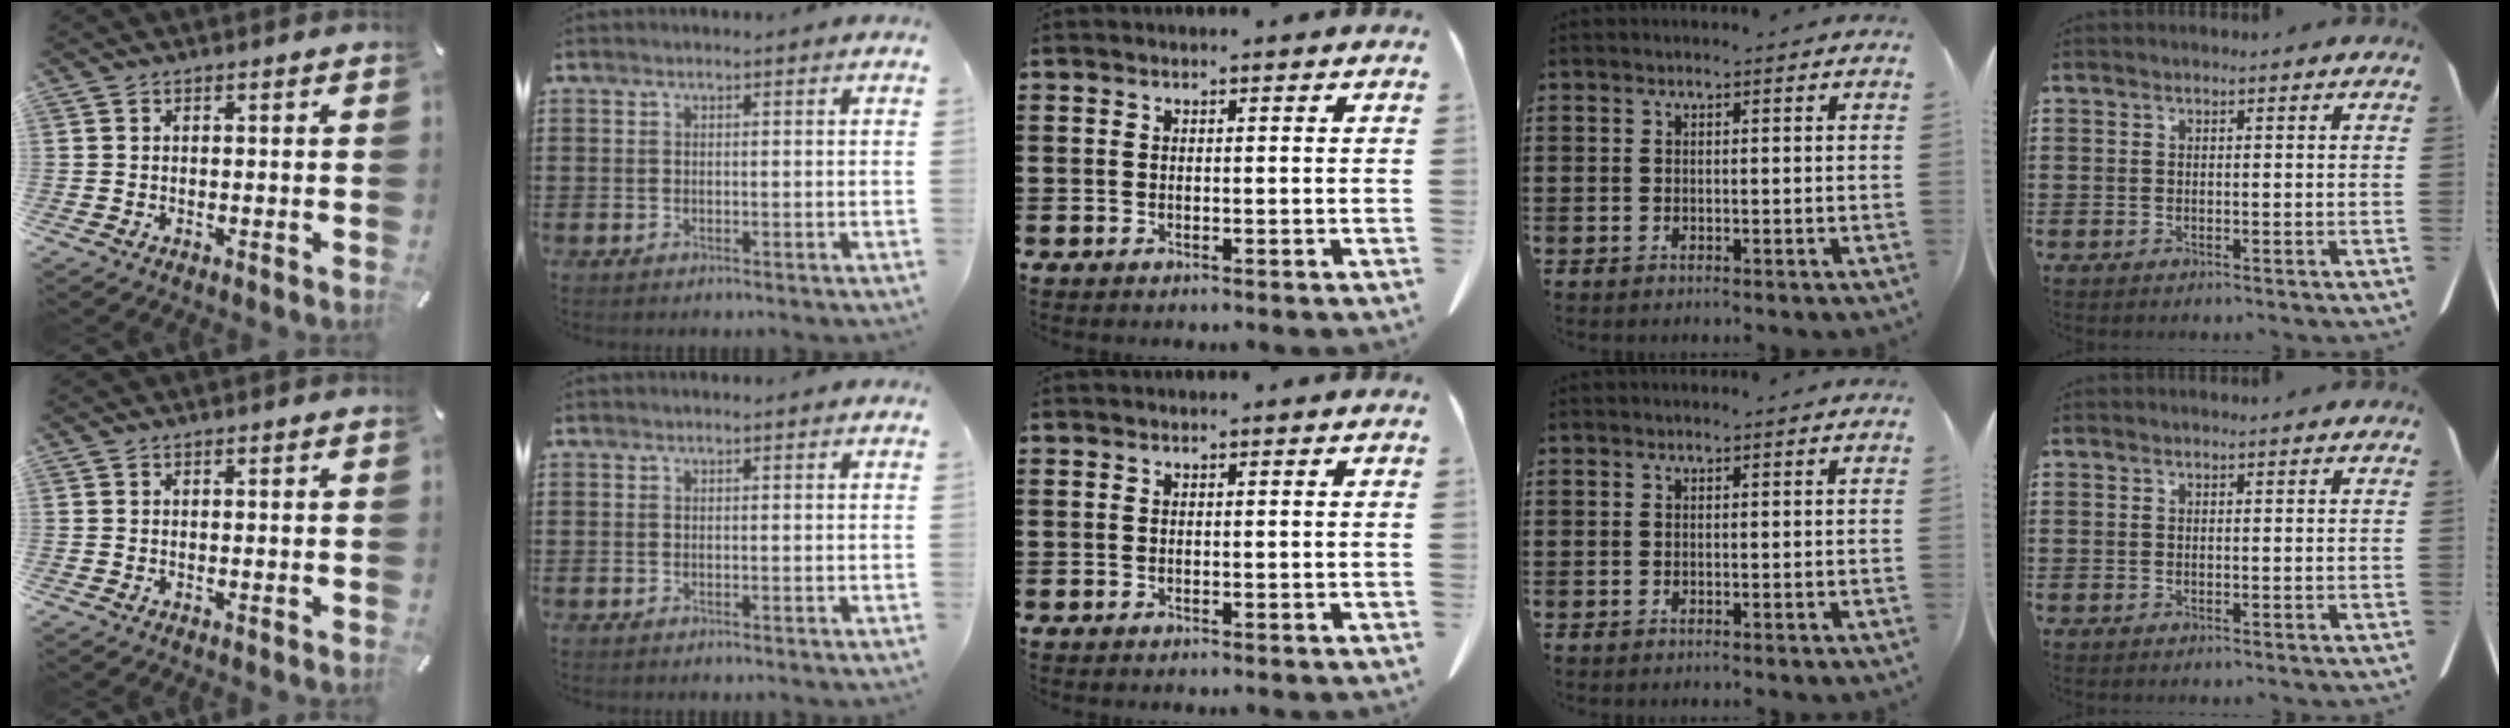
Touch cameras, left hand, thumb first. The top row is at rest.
{}